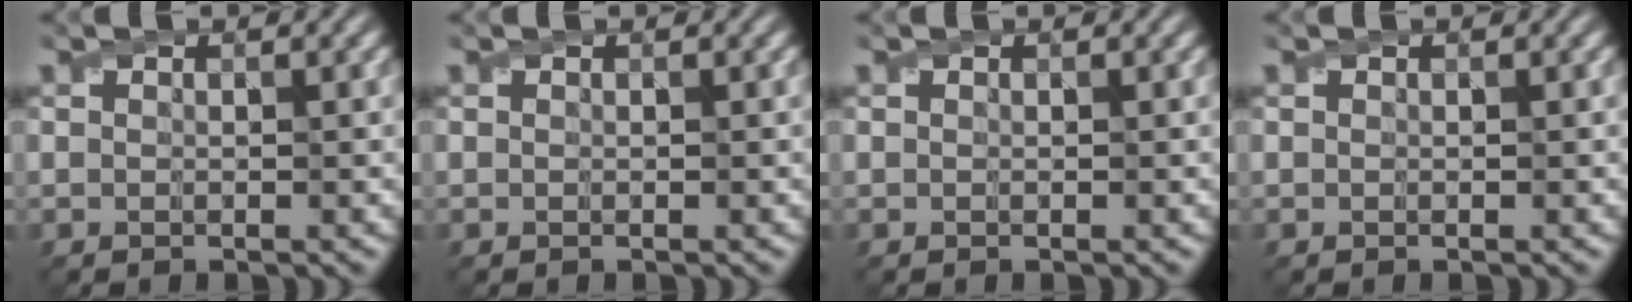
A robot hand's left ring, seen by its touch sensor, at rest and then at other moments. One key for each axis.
{"total": 0.0}
{"total": 0.0}
{"total": 0.0}